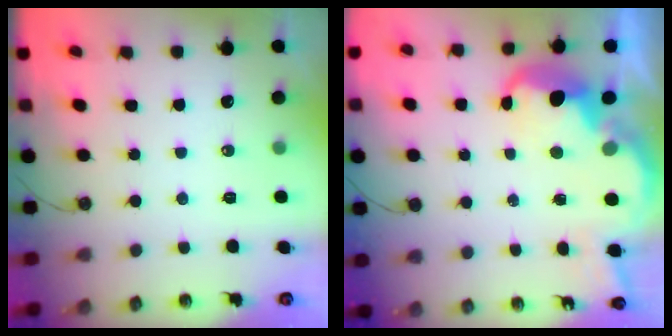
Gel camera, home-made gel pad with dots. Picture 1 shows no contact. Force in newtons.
{"total": 7.9, "press": 7.9, "slide": 0.6}